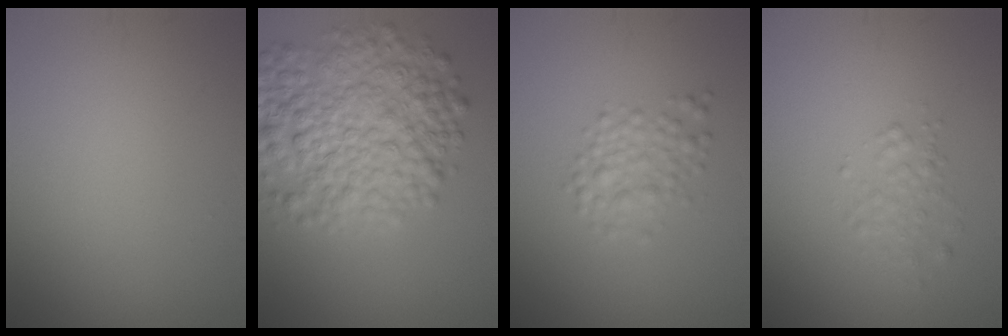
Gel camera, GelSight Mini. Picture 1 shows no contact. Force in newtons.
{"total": 8.5, "press": 8.5, "slide": 0.3}
{"total": 2.6, "press": 2.6, "slide": 0.1}
{"total": 1.6, "press": 1.6, "slide": 0.1}